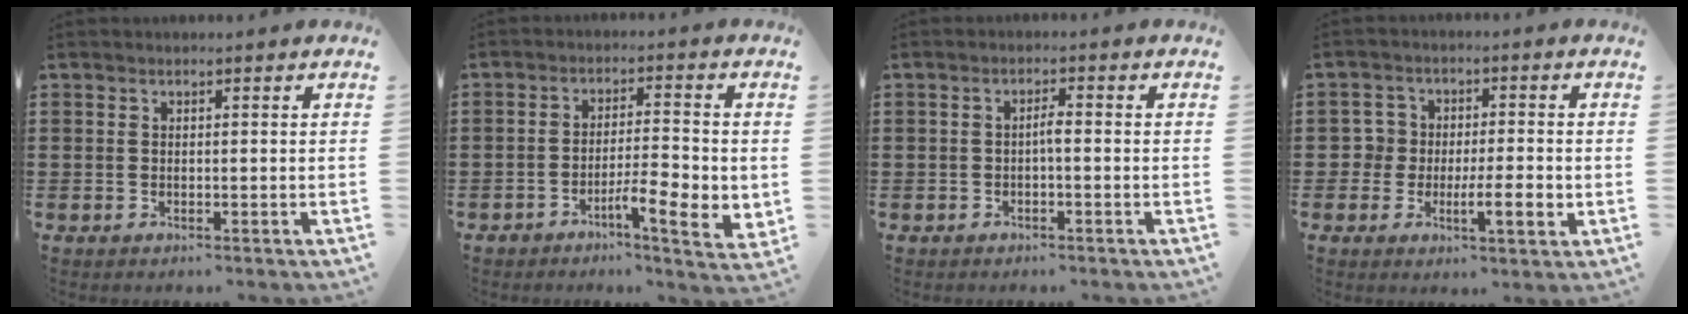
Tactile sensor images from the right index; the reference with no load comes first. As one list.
[{"total": 6.2, "force": [-2.8, 1.6, 5.3], "torque": [-0.081, -0.004, -0.048]}, {"total": 1.7, "force": [-0.5, 0.2, 1.6], "torque": [-0.031, 0.002, -0.010]}, {"total": 5.9, "force": [-1.4, 3.7, 4.4], "torque": [-0.089, 0.010, -0.026]}]